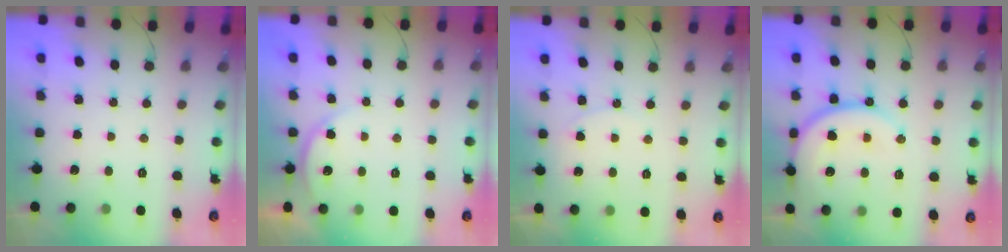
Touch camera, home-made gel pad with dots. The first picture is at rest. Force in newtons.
{"total": 3.6, "press": 3.4, "slide": 1.2}
{"total": 4.2, "press": 4.2, "slide": 0.4}
{"total": 16.6, "press": 16.5, "slide": 1.7}